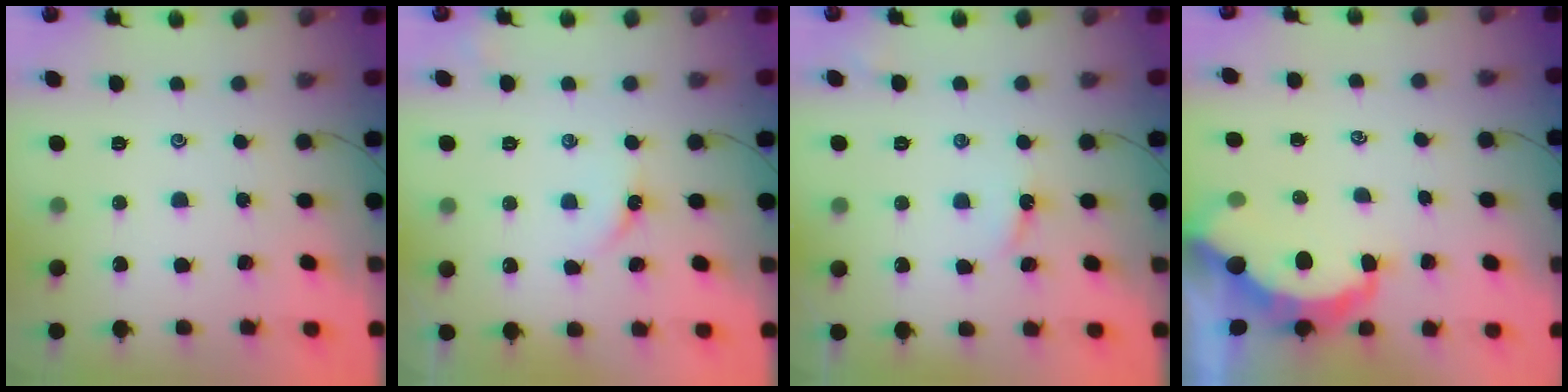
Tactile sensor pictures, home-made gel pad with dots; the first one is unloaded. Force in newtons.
{"total": 3.1, "press": 3.1, "slide": 0.5}
{"total": 2.6, "press": 2.6, "slide": 0.3}
{"total": 7.3, "press": 7.2, "slide": 0.9}